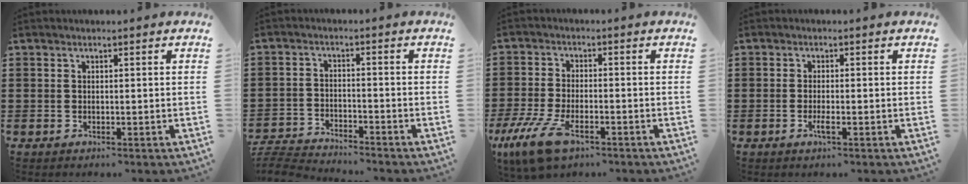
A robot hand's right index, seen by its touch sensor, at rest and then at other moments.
{"total": 4.4, "force": [-4.4, 0.1, 0.4], "torque": [-0.023, -0.004, -0.096]}
{"total": 8.1, "force": [-5.0, 2.5, 5.8], "torque": [-0.147, -0.014, -0.097]}
{"total": 2.0, "force": [-0.9, 0.1, 1.7], "torque": [-0.046, -0.009, -0.020]}